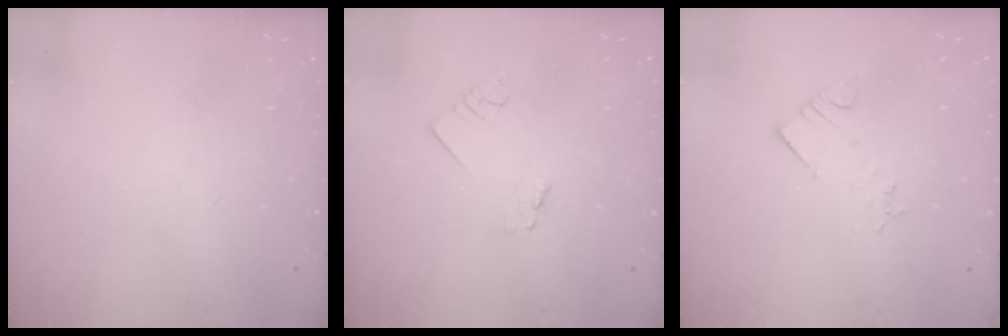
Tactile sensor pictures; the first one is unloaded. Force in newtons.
{"total": 1.6, "press": 1.6, "slide": 0.1}
{"total": 2.8, "press": 2.7, "slide": 0.5}